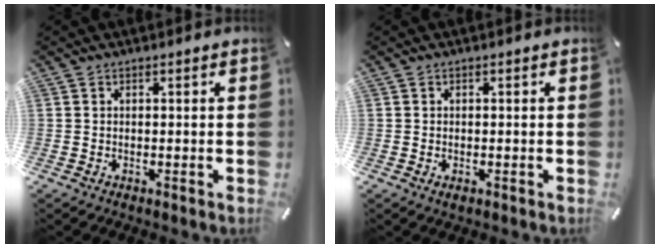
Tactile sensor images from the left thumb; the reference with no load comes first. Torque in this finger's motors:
{"motor_torque": [0.25, 0.27, -0.05, 0.01, 0.00]}